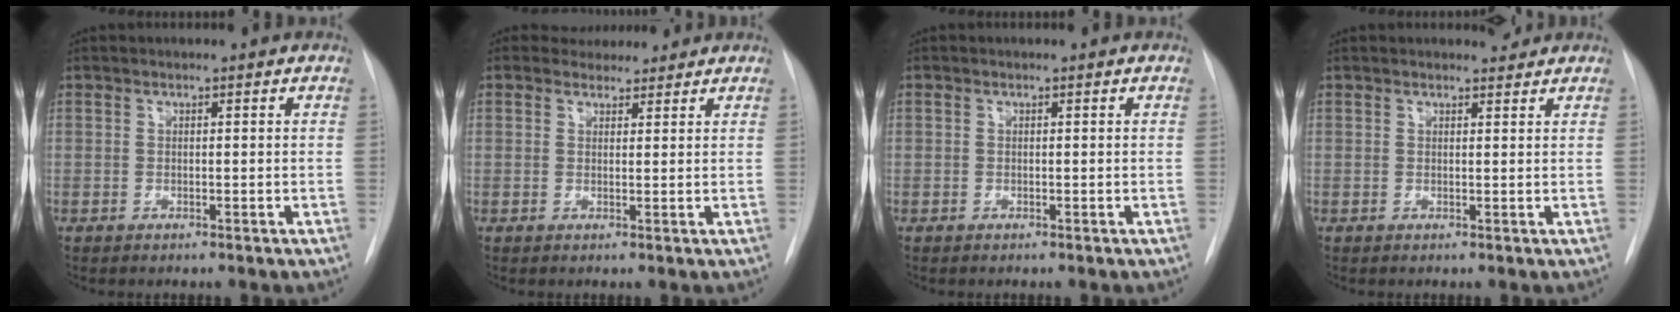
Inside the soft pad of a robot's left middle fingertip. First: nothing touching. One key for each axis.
{"total": 3.2, "fx": 2.9, "fy": 1.3, "fz": 0.1, "tx": 0.004, "ty": 0.006, "tz": 0.038}
{"total": 0.0}
{"total": 1.5, "fx": 1.5, "fy": 0.2, "fz": 0.1, "tx": -0.002, "ty": -0.006, "tz": 0.020}